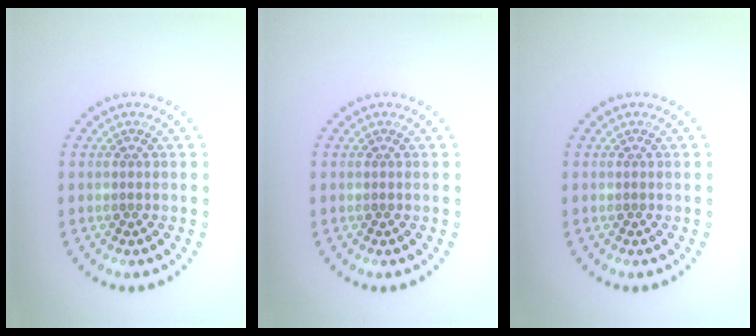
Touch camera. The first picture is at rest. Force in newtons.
{"total": 0.0}
{"total": 0.0}